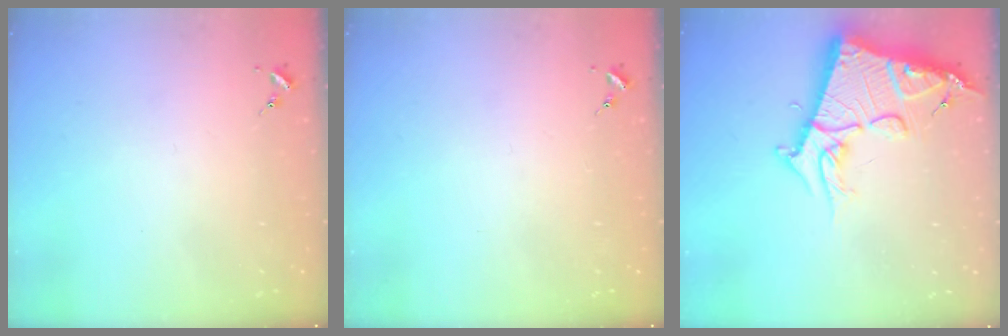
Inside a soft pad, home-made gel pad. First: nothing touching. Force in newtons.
{"total": 0.0}
{"total": 18.5, "press": 18.4, "slide": 1.8}